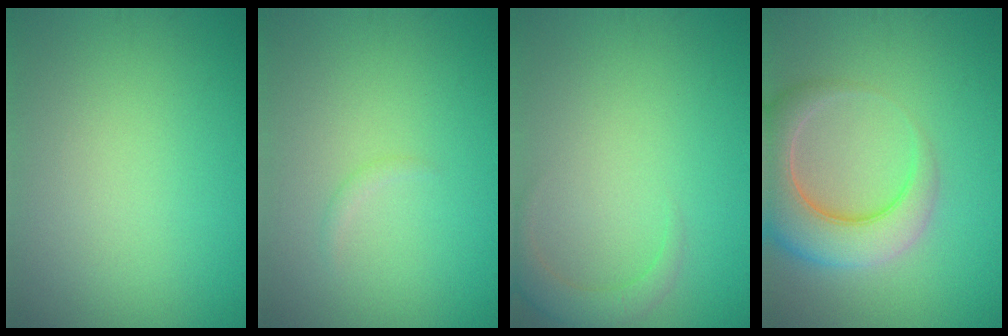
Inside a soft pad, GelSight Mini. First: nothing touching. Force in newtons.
{"total": 0.6, "press": 0.6, "slide": 0.0}
{"total": 2.1, "press": 2.1, "slide": 0.3}
{"total": 7.2, "press": 7.2, "slide": 0.6}